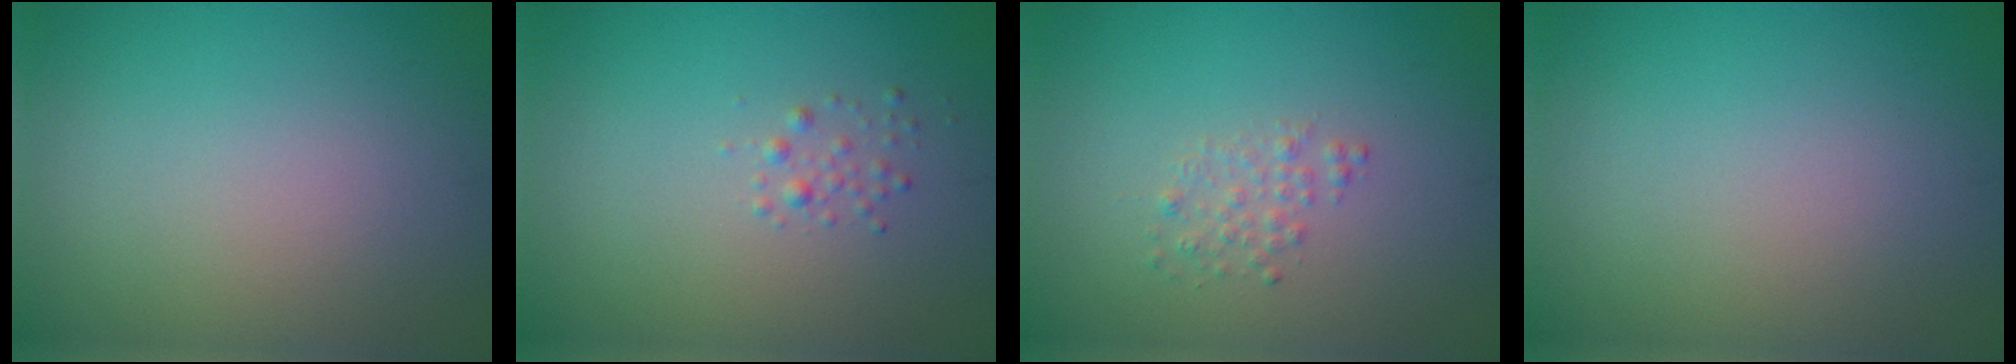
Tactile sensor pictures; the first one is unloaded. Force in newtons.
{"total": 0.9, "press": 0.9, "slide": 0.0}
{"total": 1.3, "press": 1.3, "slide": 0.0}
{"total": 0.0}